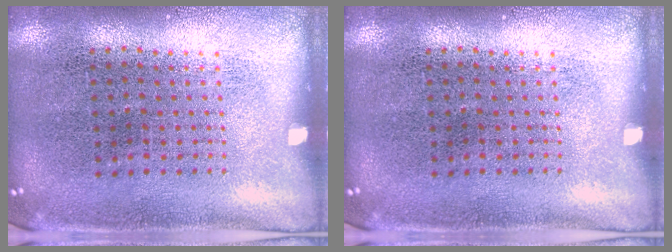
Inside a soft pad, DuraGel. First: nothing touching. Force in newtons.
{"total": 0.0}